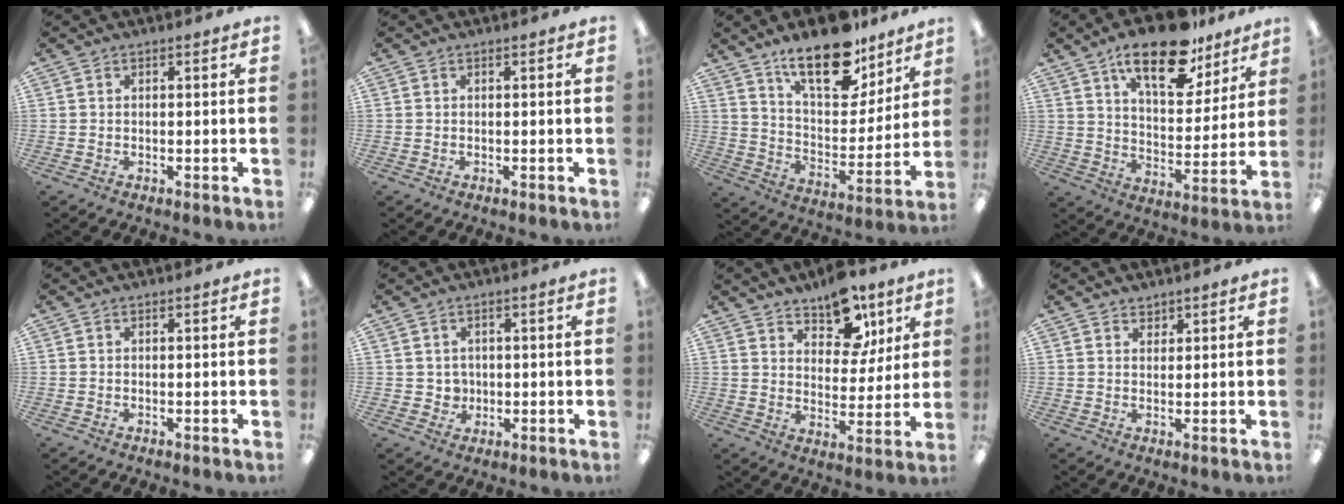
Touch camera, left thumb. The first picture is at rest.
{"total": 0.0}
{"total": 18.9, "force": [13.5, 8.2, 10.4], "torque": [-0.166, -0.080, 0.233]}
{"total": 18.5, "force": [12.6, 7.8, 11.1], "torque": [-0.176, -0.062, 0.211]}
{"total": 0.0}
{"total": 2.9, "force": [0.7, 2.8, 0.4], "torque": [-0.006, 0.002, 0.011]}
{"total": 12.0, "force": [8.7, 6.6, 5.1], "torque": [-0.061, -0.051, 0.155]}
{"total": 1.8, "force": [1.6, 0.9, 0.0], "torque": [0.008, -0.005, 0.029]}